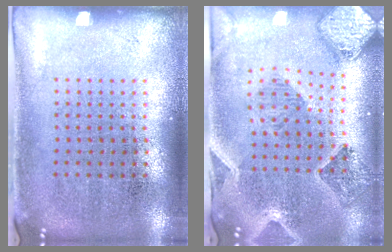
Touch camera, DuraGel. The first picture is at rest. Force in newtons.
{"total": 1.8, "press": 1.7, "slide": 0.4}